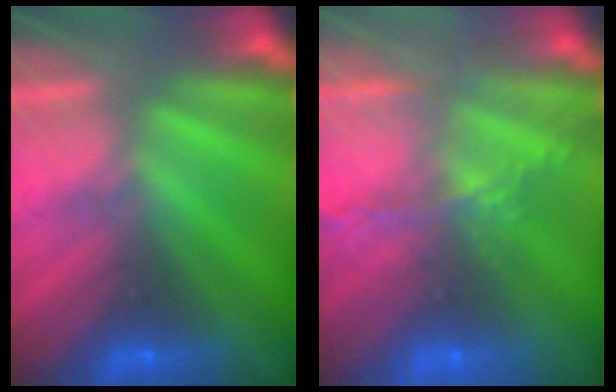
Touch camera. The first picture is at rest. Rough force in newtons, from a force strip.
{"total": 5.5}